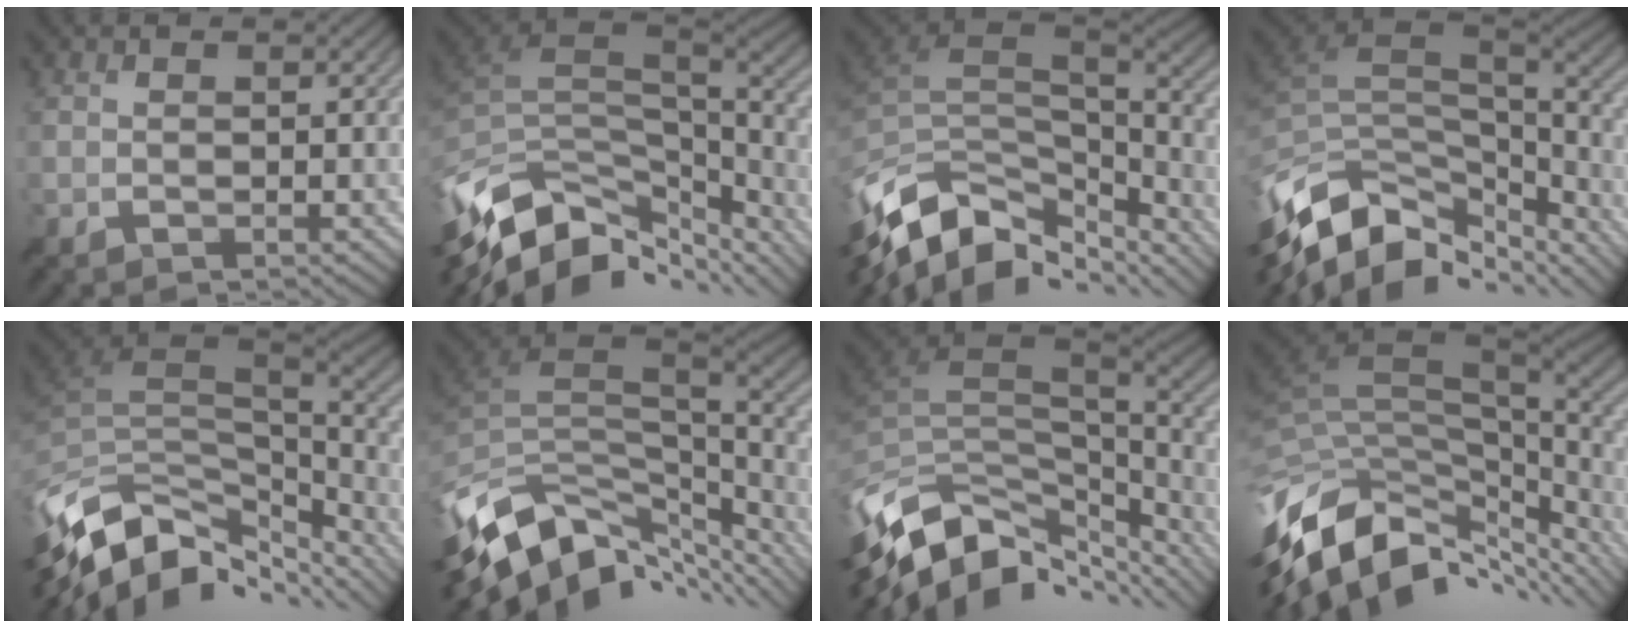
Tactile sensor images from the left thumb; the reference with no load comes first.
{"total": 13.7, "force": [-6.6, 7.5, 9.3], "torque": [-0.227, -0.021, -0.108]}
{"total": 14.3, "force": [-7.8, 7.8, 9.1], "torque": [-0.234, -0.025, -0.125]}
{"total": 14.4, "force": [-7.2, 8.5, 9.1], "torque": [-0.230, -0.026, -0.115]}
{"total": 13.5, "force": [-6.9, 7.2, 9.1], "torque": [-0.225, -0.016, -0.117]}
{"total": 13.6, "force": [-5.6, 7.4, 10.0], "torque": [-0.225, -0.022, -0.093]}
{"total": 13.9, "force": [-5.4, 7.8, 10.2], "torque": [-0.242, -0.022, -0.086]}
{"total": 14.0, "force": [-3.5, 7.6, 11.2], "torque": [-0.249, -0.018, -0.056]}